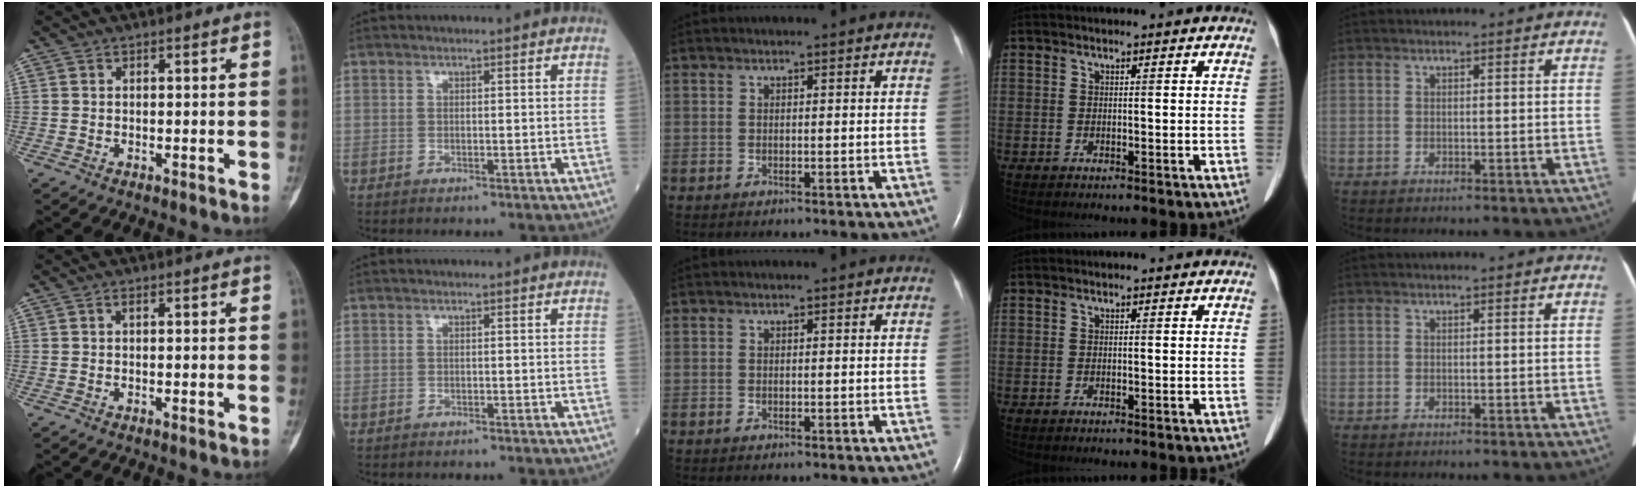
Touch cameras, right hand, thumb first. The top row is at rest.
{"thumb": {"total": 0.5, "force": [0.1, 0.3, 0.4], "torque": [-0.010, 0.001, 0.001]}, "index": {"total": 0.7, "force": [-0.7, 0.1, 0.3], "torque": [-0.007, -0.001, -0.011]}}